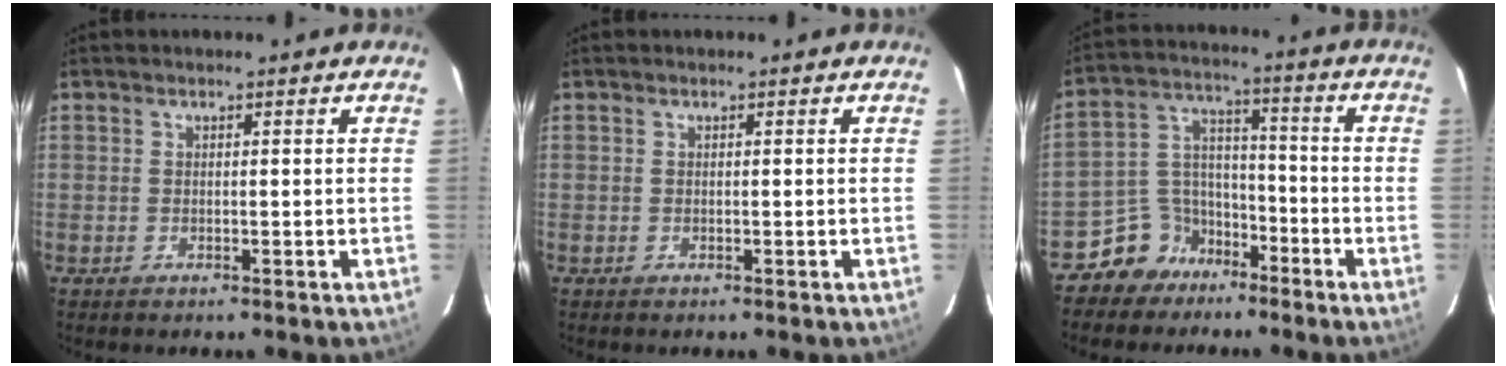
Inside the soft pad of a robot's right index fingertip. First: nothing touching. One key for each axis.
{"total": 0.0}
{"total": 8.3, "fx": -5.8, "fy": 5.9, "fz": 0.8, "tx": -0.014, "ty": 0.035, "tz": -0.101}